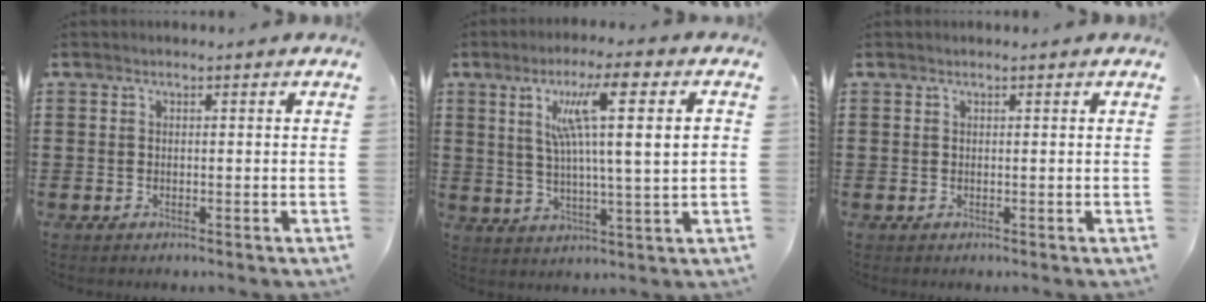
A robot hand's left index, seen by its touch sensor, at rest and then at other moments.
{"total": 10.9, "force": [3.9, 1.1, 10.1], "torque": [-0.193, 0.010, 0.059]}
{"total": 0.0}